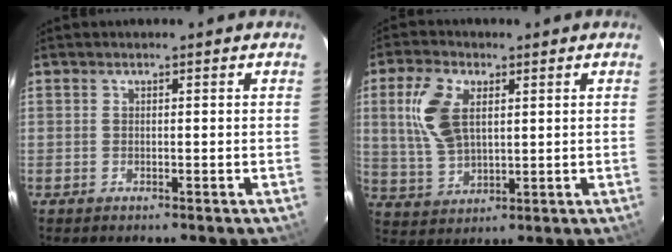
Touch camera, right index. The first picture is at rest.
{"total": 10.7, "force": [3.0, 6.1, 8.3], "torque": [-0.175, 0.011, 0.067]}